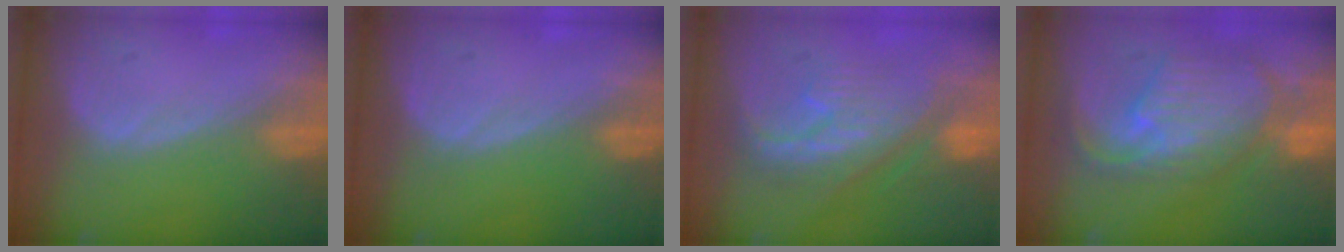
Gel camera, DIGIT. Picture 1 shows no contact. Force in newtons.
{"total": 0.0}
{"total": 8.0, "press": 7.9, "slide": 1.1}
{"total": 10.9, "press": 9.6, "slide": 5.2}